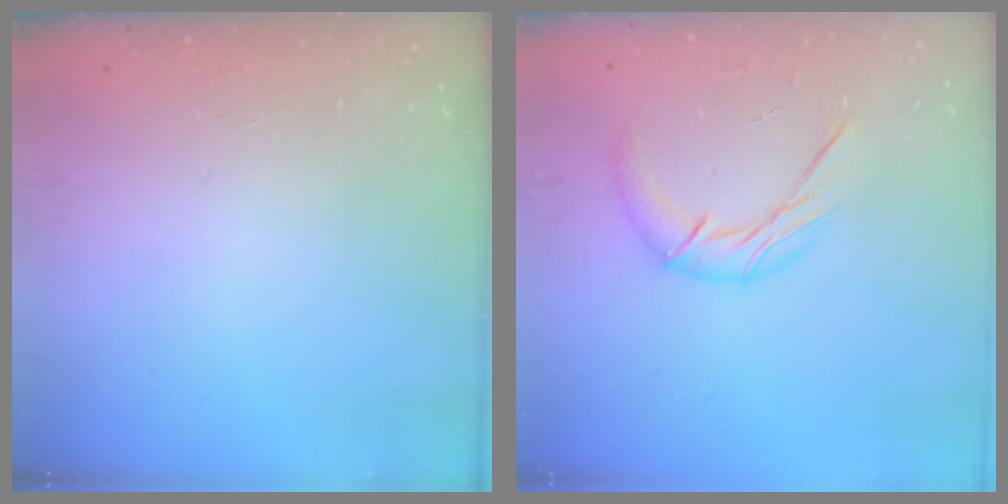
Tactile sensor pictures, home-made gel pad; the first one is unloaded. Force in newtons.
{"total": 9.8, "press": 9.8, "slide": 0.3}